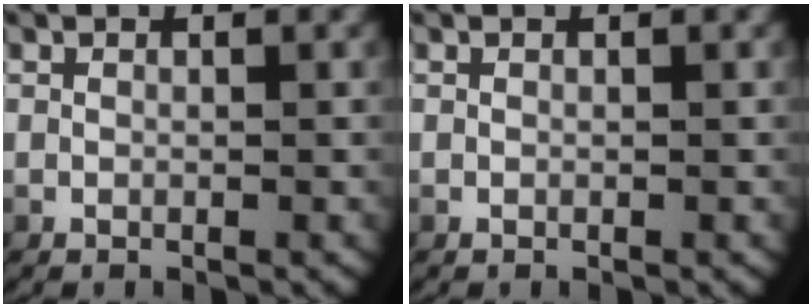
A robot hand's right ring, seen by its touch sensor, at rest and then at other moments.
{"total": 0.0}